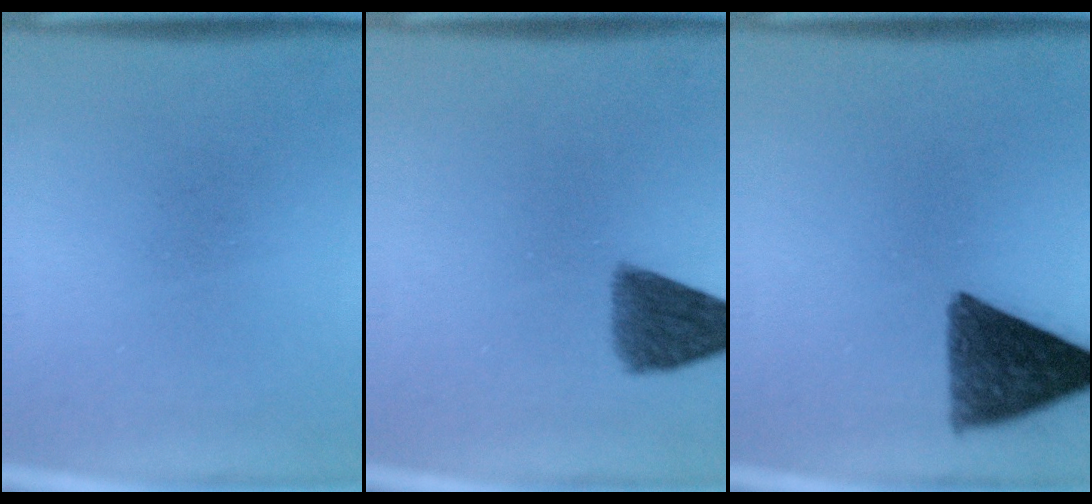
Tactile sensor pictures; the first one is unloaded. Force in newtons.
{"total": 7.0}
{"total": 10.7}